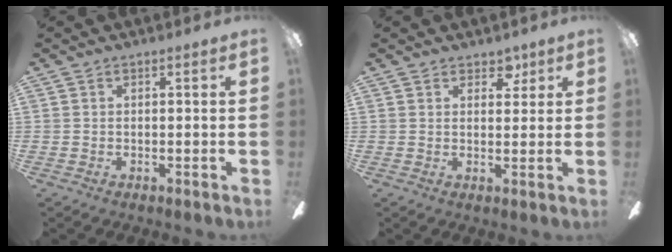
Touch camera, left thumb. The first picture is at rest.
{"total": 4.0, "force": [2.9, 2.4, 1.4], "torque": [-0.002, -0.012, 0.048]}